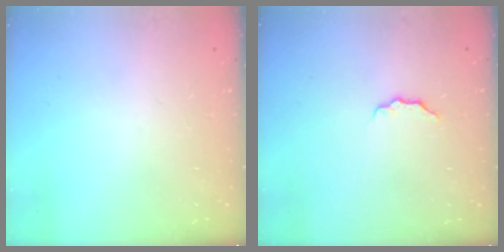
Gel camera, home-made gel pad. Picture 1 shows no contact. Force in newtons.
{"total": 3.4, "press": 3.4, "slide": 0.5}